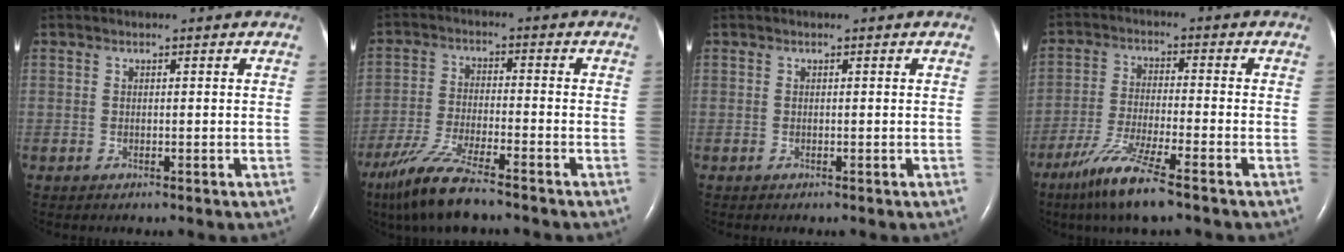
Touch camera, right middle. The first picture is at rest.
{"total": 9.5, "force": [-7.3, 1.0, 6.1], "torque": [-0.130, -0.029, -0.137]}
{"total": 0.0}
{"total": 9.1, "force": [-6.2, 0.2, 6.6], "torque": [-0.143, -0.028, -0.121]}